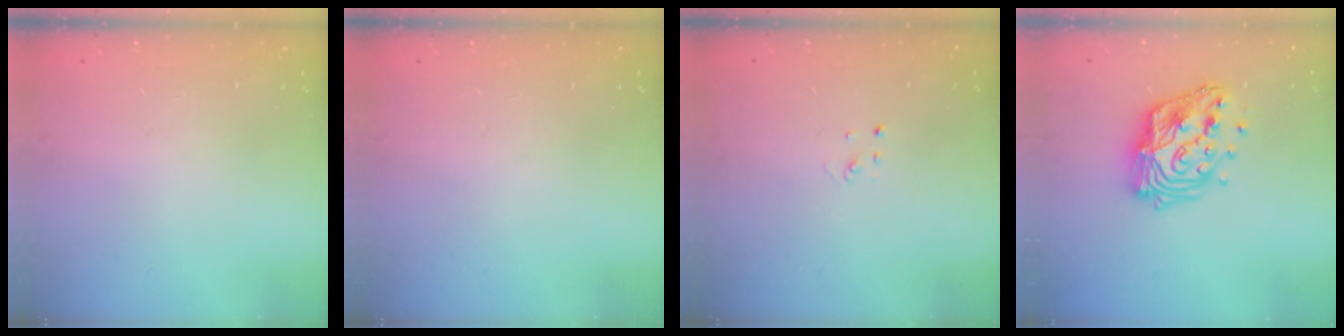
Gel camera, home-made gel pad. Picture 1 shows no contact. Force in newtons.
{"total": 0.0}
{"total": 2.0, "press": 2.0, "slide": 0.1}
{"total": 15.9, "press": 15.9, "slide": 1.0}